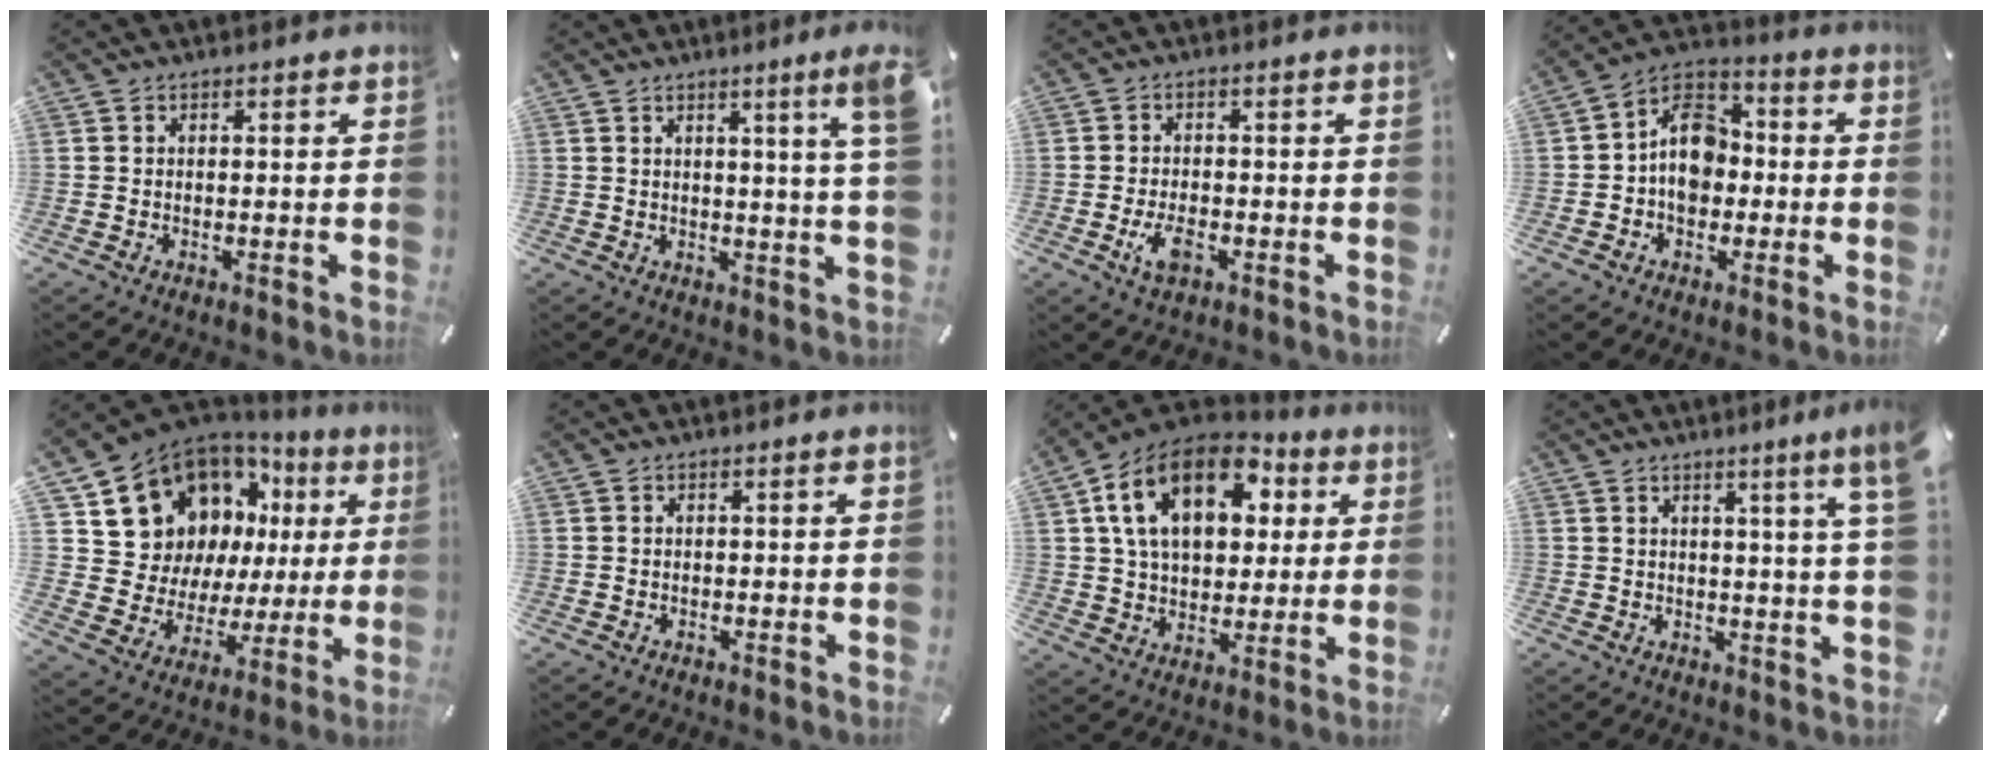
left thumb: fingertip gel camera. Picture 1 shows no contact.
{"total": 7.7, "force": [3.9, -0.8, 6.6], "torque": [-0.100, -0.023, 0.057]}
{"total": 4.7, "force": [-1.8, 2.4, 3.6], "torque": [-0.084, 0.002, -0.035]}
{"total": 11.1, "force": [-1.1, 8.9, 6.7], "torque": [-0.128, 0.023, -0.021]}
{"total": 14.8, "force": [9.2, 10.7, 4.6], "torque": [-0.097, -0.081, 0.182]}
{"total": 0.0}
{"total": 18.8, "force": [7.5, 12.1, 12.4], "torque": [-0.228, -0.008, 0.129]}
{"total": 7.2, "force": [3.9, -0.6, 6.0], "torque": [-0.096, -0.020, 0.060]}